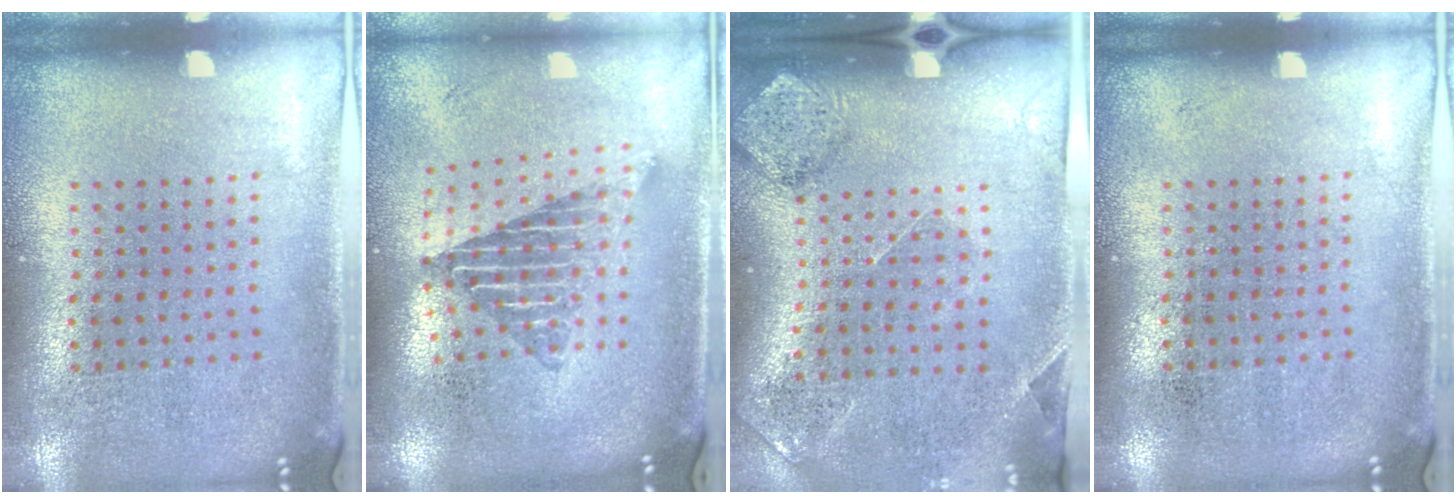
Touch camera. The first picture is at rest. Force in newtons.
{"total": 1.9, "press": 1.5, "slide": 1.2}
{"total": 1.7, "press": 1.4, "slide": 1.0}
{"total": 0.0}